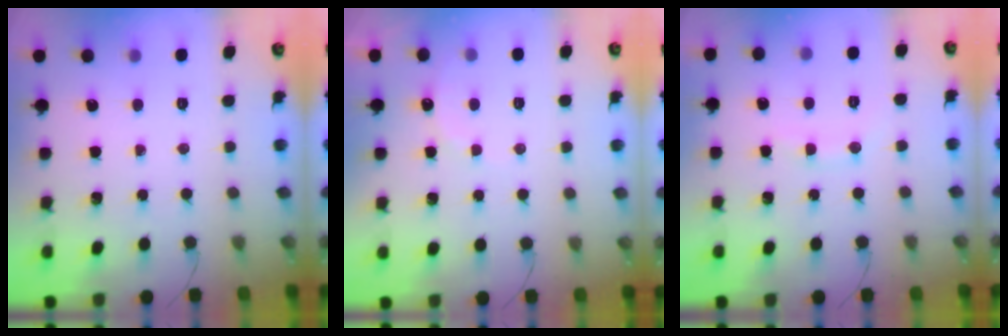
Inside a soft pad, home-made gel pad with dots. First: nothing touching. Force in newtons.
{"total": 5.3, "press": 5.2, "slide": 1.2}
{"total": 6.5, "press": 6.4, "slide": 1.4}